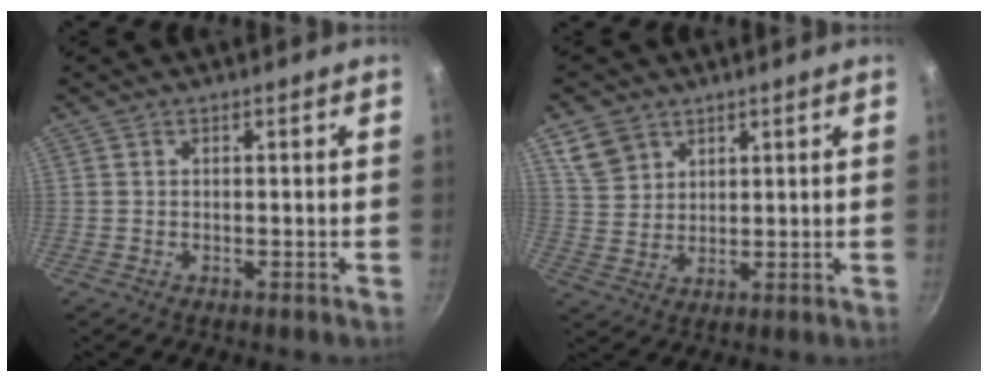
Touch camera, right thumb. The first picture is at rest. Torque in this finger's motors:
{"motor_torque": [-0.50, 0.76, -0.23, 0.18, 0.17]}